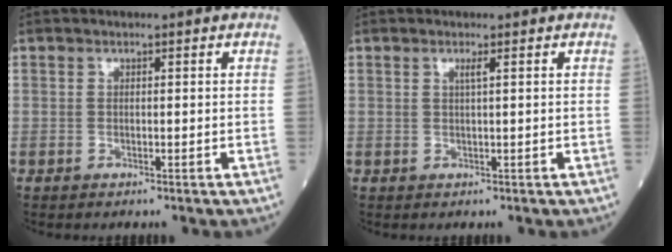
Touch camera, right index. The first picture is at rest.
{"total": 0.9, "force": [0.4, -0.2, 0.8], "torque": [-0.020, -0.002, 0.008]}